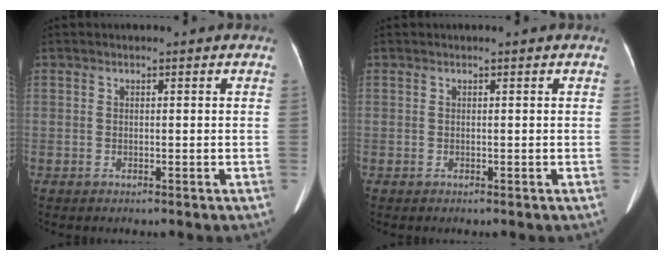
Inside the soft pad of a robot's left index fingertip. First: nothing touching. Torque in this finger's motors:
{"motor_torque": [0.02, 0.02, 0.00, 0.00]}